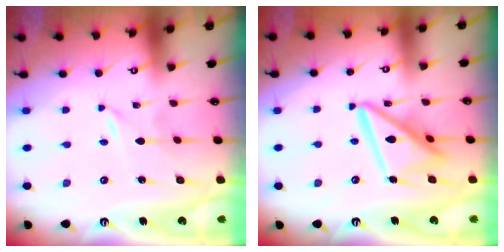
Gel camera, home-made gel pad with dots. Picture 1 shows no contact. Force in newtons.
{"total": 14.8, "press": 14.7, "slide": 1.7}